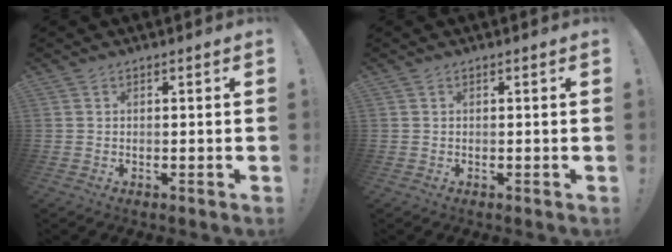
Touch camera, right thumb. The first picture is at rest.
{"total": 0.0}